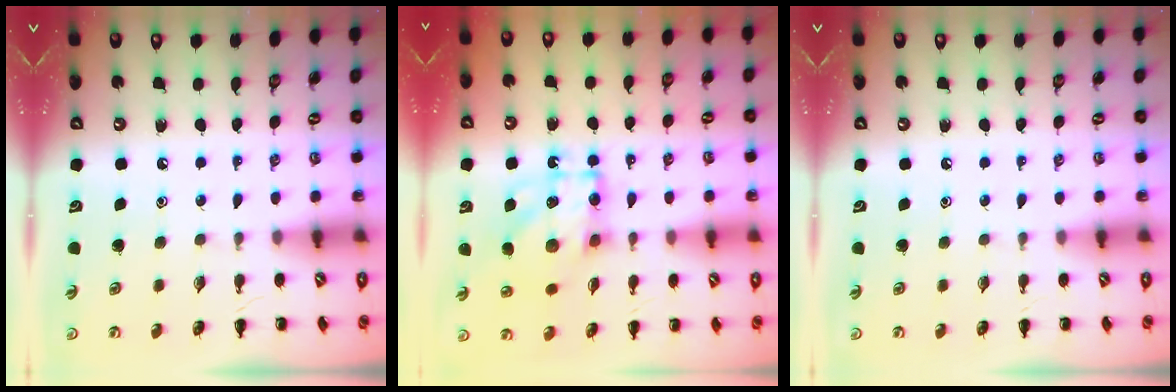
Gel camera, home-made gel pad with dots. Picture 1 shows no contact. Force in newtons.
{"total": 12.7, "press": 12.6, "slide": 1.5}
{"total": 0.0}